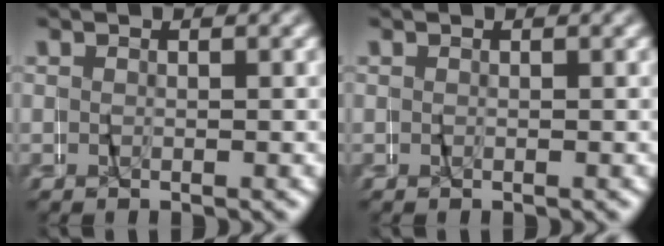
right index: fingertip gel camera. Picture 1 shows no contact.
{"total": 0.0}